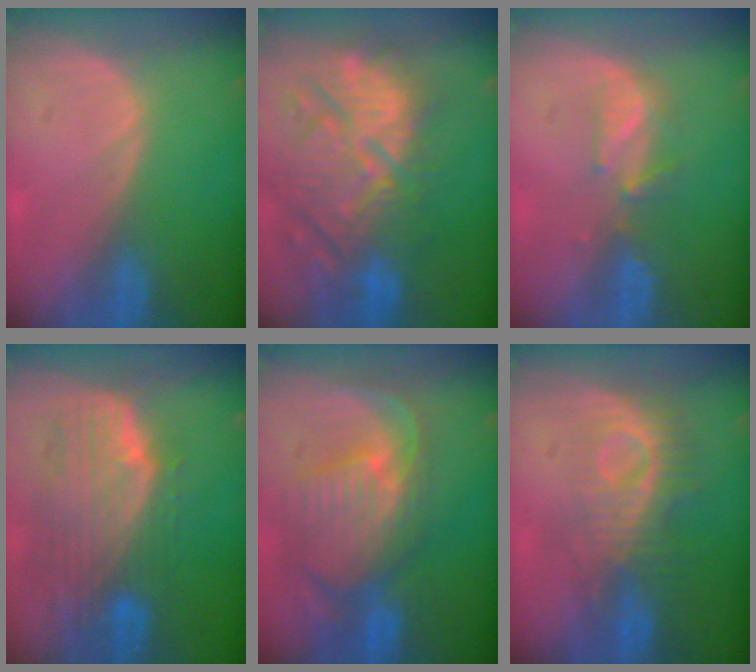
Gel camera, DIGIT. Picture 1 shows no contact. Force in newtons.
{"total": 13.1, "press": 12.3, "slide": 4.5}
{"total": 3.4, "press": 3.3, "slide": 0.7}
{"total": 10.2, "press": 8.9, "slide": 4.8}
{"total": 11.1, "press": 9.7, "slide": 5.5}
{"total": 9.2, "press": 8.2, "slide": 4.0}